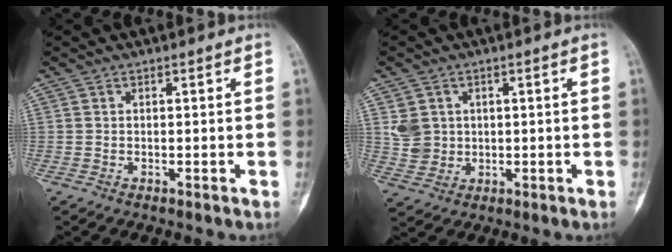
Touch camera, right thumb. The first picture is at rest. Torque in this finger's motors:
{"motor_torque": [-0.58, 0.27, -0.04, 0.10, 0.00]}